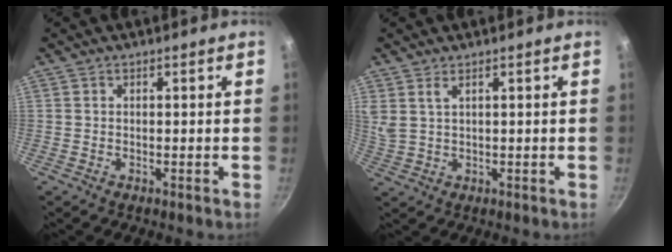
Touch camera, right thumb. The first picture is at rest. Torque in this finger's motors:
{"motor_torque": [-0.94, 0.43, 0.58, 0.43, -0.01]}